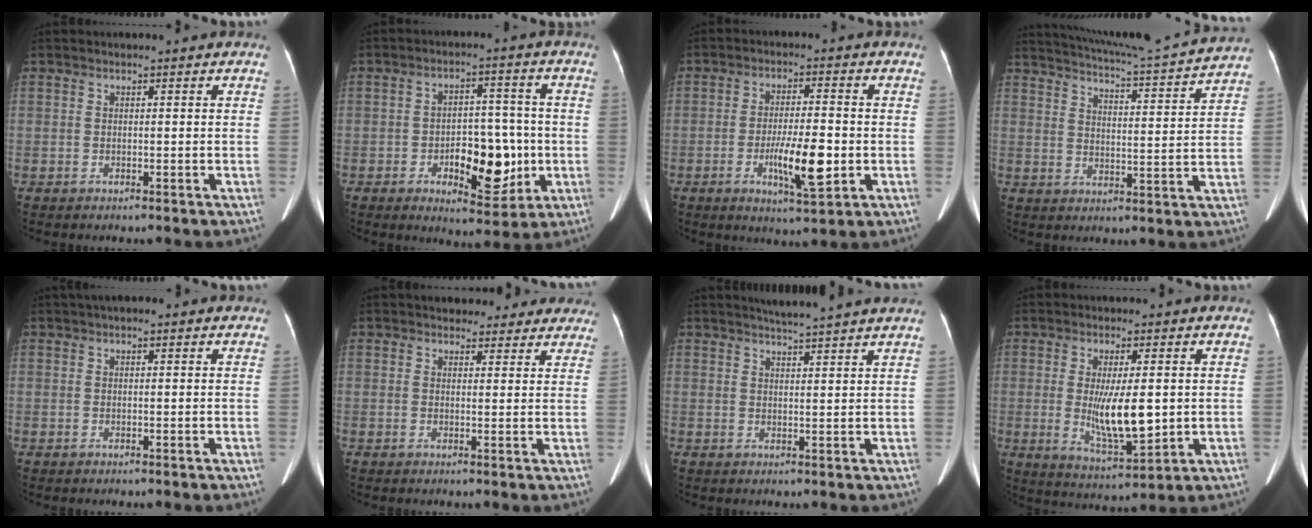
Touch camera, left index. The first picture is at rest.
{"total": 10.0, "force": [-2.5, 5.0, 8.3], "torque": [-0.115, 0.014, -0.030]}
{"total": 8.3, "force": [-2.1, 1.5, 7.8], "torque": [-0.135, -0.012, -0.035]}
{"total": 17.6, "force": [16.7, -0.9, 5.6], "torque": [-0.106, -0.029, 0.222]}
{"total": 3.2, "force": [2.2, 0.8, 2.1], "torque": [-0.031, 0.029, 0.030]}
{"total": 12.0, "force": [10.8, 4.5, 2.8], "torque": [0.004, 0.007, 0.111]}
{"total": 8.6, "force": [7.9, -0.9, 3.4], "torque": [-0.053, 0.012, 0.095]}
{"total": 8.8, "force": [0.3, 2.2, 8.5], "torque": [-0.155, -0.021, 0.012]}